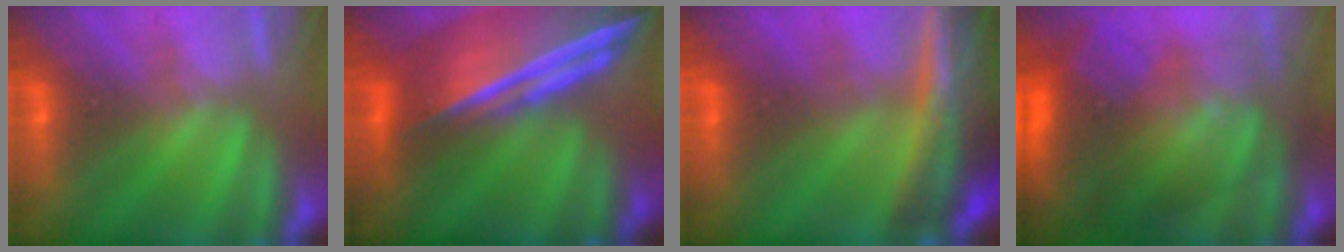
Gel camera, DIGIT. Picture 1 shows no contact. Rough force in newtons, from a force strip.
{"total": 7.3}
{"total": 7.7}
{"total": 7.6}